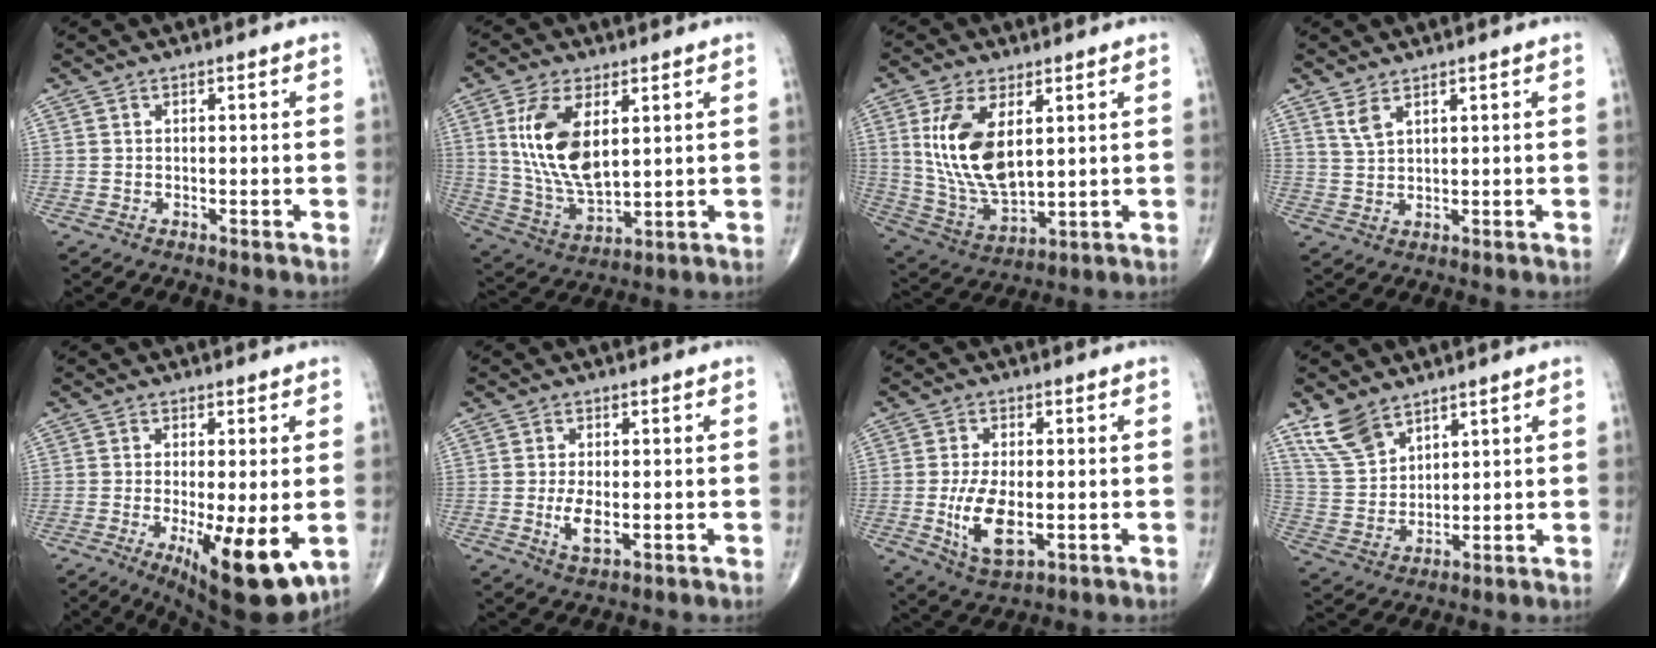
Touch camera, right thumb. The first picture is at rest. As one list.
[{"total": 14.2, "force": [3.8, 7.0, 11.7], "torque": [-0.227, -0.021, 0.083]}, {"total": 14.6, "force": [3.8, 7.4, 12.0], "torque": [-0.233, -0.021, 0.087]}, {"total": 2.9, "force": [2.0, 1.0, 1.9], "torque": [-0.041, -0.008, 0.049]}, {"total": 13.0, "force": [-3.5, 3.6, 12.0], "torque": [-0.177, -0.027, -0.044]}, {"total": 4.3, "force": [-0.6, 1.9, 3.8], "torque": [-0.069, -0.009, -0.007]}, {"total": 9.3, "force": [-1.6, 4.5, 8.0], "torque": [-0.144, -0.012, -0.020]}, {"total": 8.5, "force": [6.3, 4.3, 3.8], "torque": [-0.066, -0.025, 0.139]}]